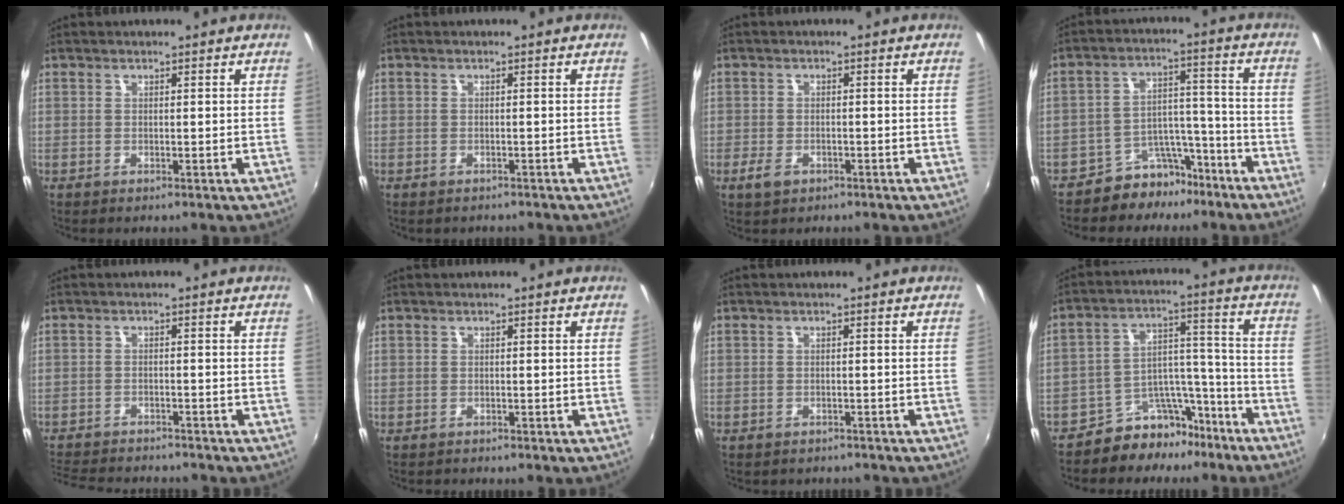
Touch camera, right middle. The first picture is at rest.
{"total": 1.4, "force": [-1.3, 0.5, 0.4], "torque": [-0.011, -0.005, -0.016]}
{"total": 3.2, "force": [-1.8, 1.8, 1.9], "torque": [-0.041, -0.004, -0.033]}
{"total": 8.6, "force": [-7.1, 4.6, 1.6], "torque": [-0.018, 0.049, -0.103]}
{"total": 10.5, "force": [-9.6, 2.5, 3.5], "torque": [-0.095, -0.011, -0.153]}
{"total": 0.7, "force": [-0.7, 0.2, -0.1], "torque": [-0.002, 0.001, -0.012]}
{"total": 2.6, "force": [-2.3, 0.9, 0.6], "torque": [-0.017, -0.012, -0.031]}
{"total": 10.3, "force": [-8.5, 5.3, 2.3], "torque": [-0.028, 0.062, -0.128]}